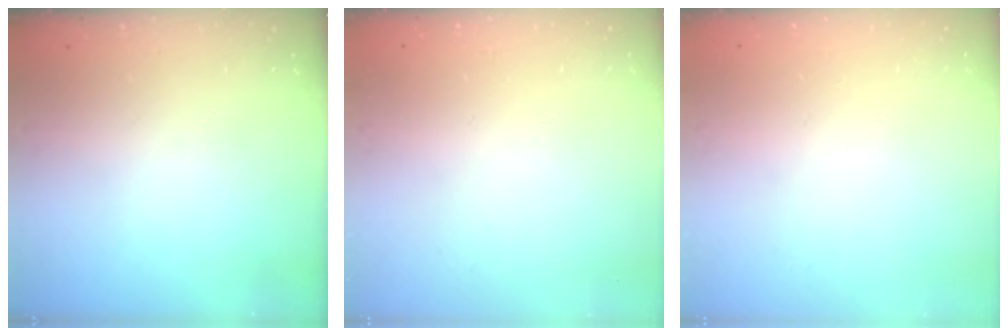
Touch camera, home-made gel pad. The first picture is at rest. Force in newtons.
{"total": 0.0}
{"total": 0.0}